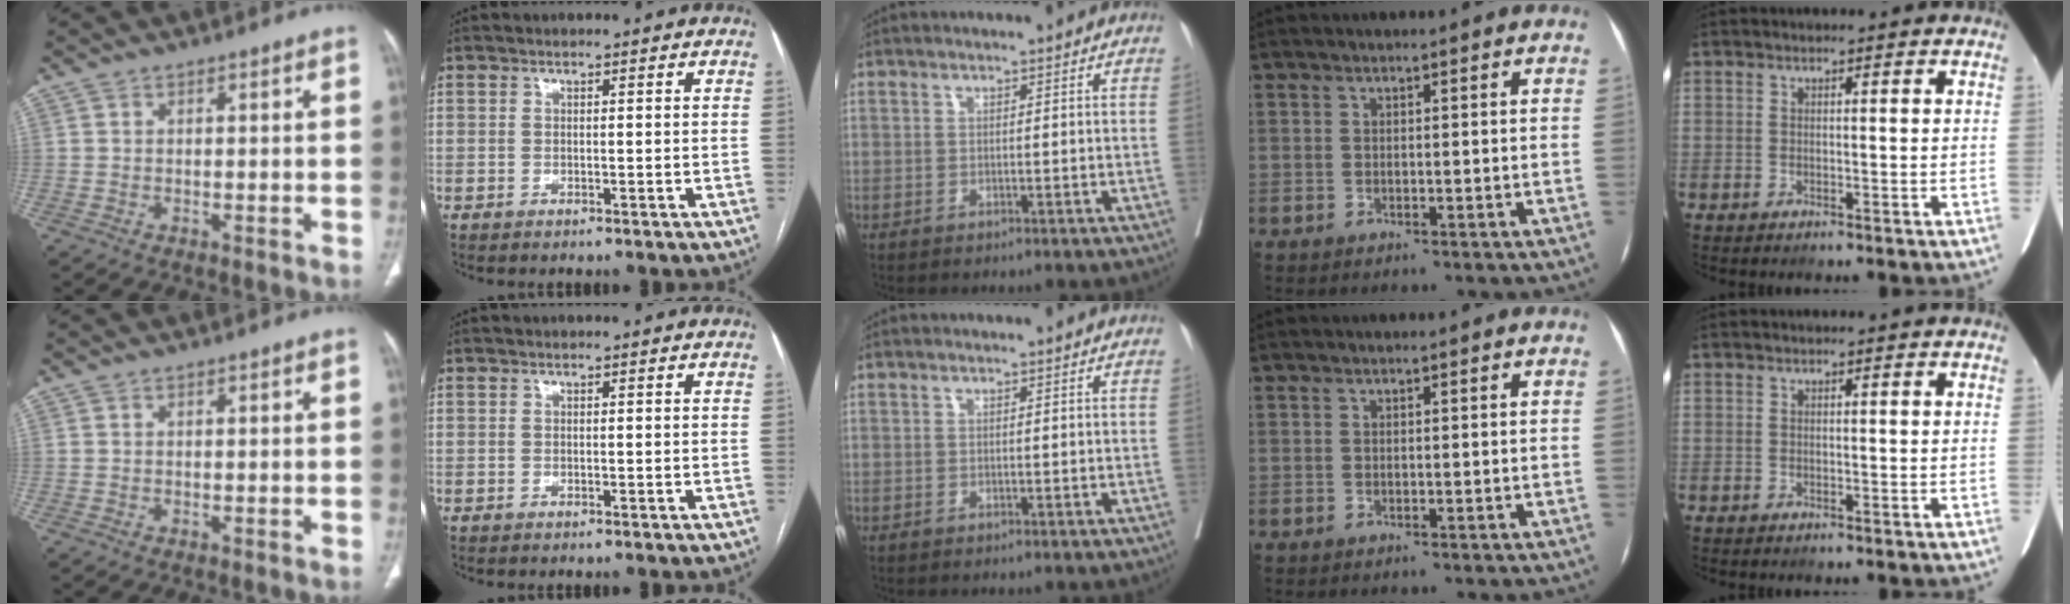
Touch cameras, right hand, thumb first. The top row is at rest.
{}